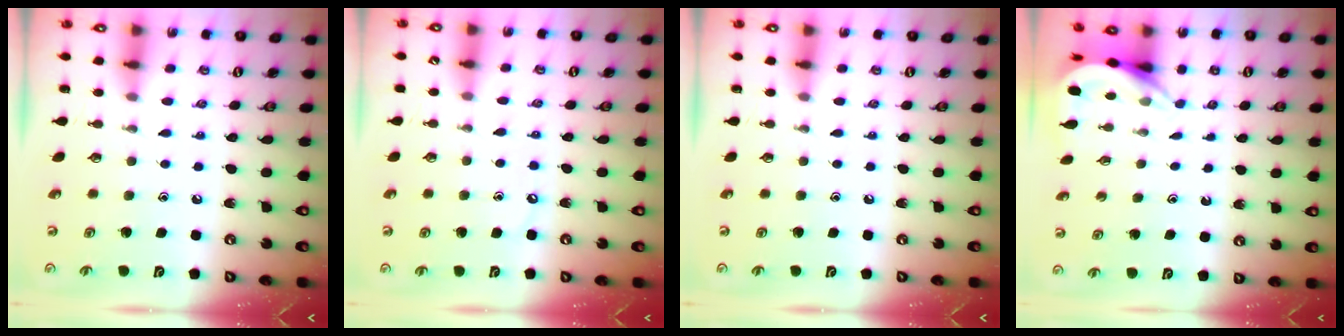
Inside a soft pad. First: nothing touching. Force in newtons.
{"total": 2.9, "press": 2.8, "slide": 0.5}
{"total": 0.0}
{"total": 4.7, "press": 4.7, "slide": 0.3}